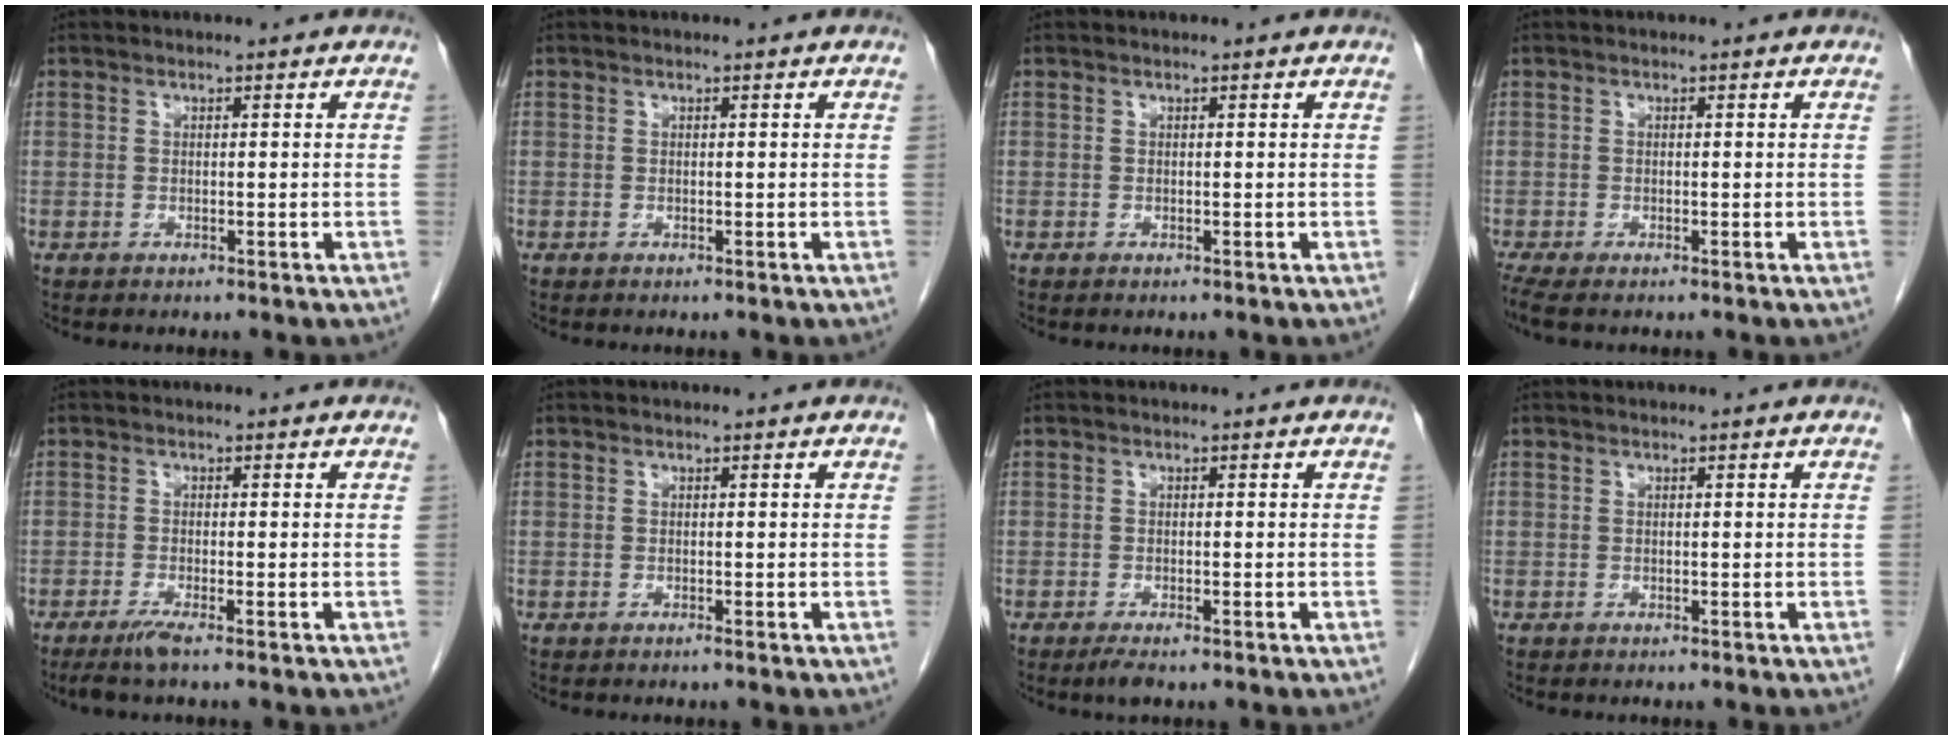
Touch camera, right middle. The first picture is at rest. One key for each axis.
{"total": 0.0}
{"total": 0.0}
{"total": 2.2, "fx": -1.8, "fy": 0.3, "fz": 1.3, "tx": -0.027, "ty": -0.008, "tz": -0.034}
{"total": 2.4, "fx": -1.7, "fy": -0.3, "fz": 1.7, "tx": -0.039, "ty": -0.008, "tz": -0.037}
{"total": 0.0}
{"total": 1.8, "fx": -1.3, "fy": 0.4, "fz": 1.3, "tx": -0.024, "ty": -0.005, "tz": -0.020}
{"total": 0.0}